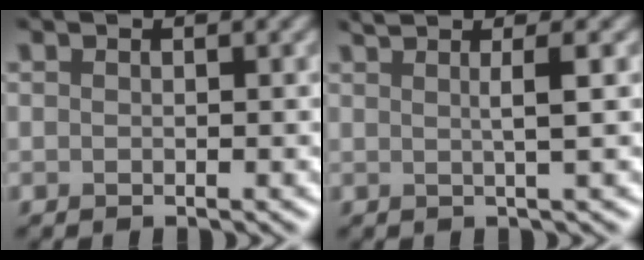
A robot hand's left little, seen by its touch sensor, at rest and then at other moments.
{"total": 2.8, "force": [1.0, 0.7, 2.6], "torque": [-0.038, 0.009, 0.000]}